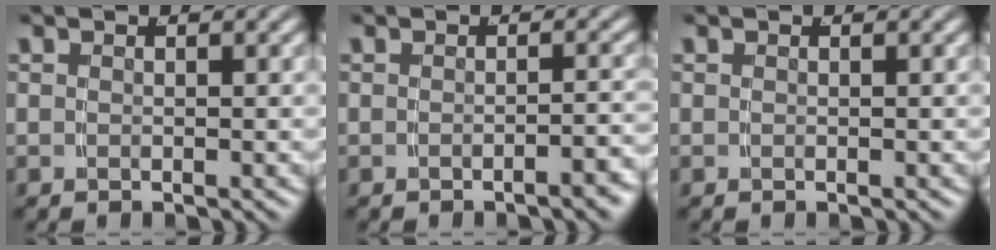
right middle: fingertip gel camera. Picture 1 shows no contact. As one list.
[{"total": 1.7, "force": [-1.5, 0.0, 0.9], "torque": [-0.008, 0.009, -0.029]}, {"total": 0.0}]